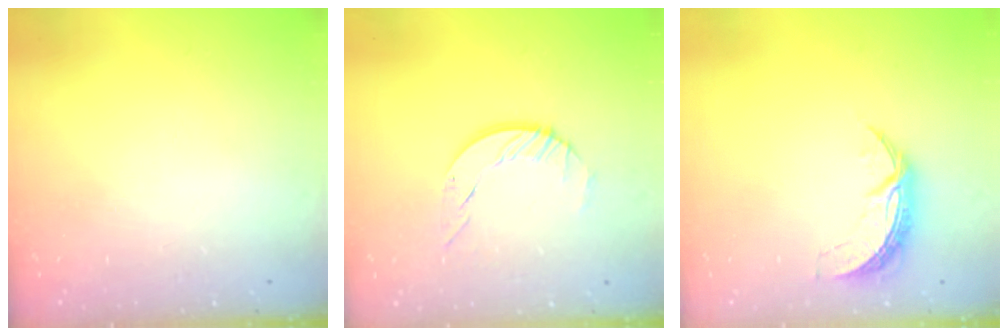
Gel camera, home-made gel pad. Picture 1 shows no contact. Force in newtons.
{"total": 5.2, "press": 5.2, "slide": 0.5}
{"total": 7.4, "press": 7.4, "slide": 0.5}